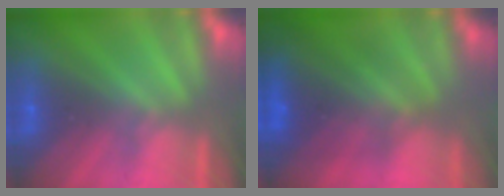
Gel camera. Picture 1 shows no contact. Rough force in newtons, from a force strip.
{"total": 7.2}